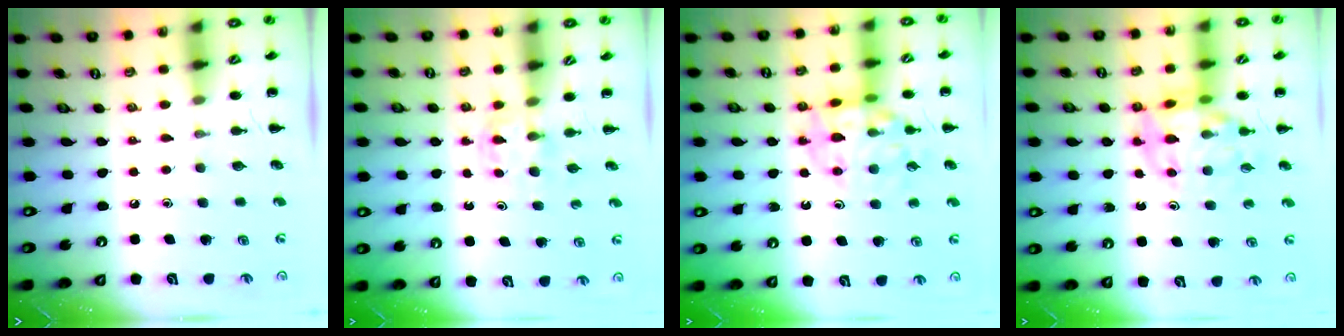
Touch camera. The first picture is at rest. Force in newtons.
{"total": 2.7, "press": 2.5, "slide": 1.0}
{"total": 13.9, "press": 13.8, "slide": 1.8}
{"total": 10.5, "press": 10.0, "slide": 3.3}